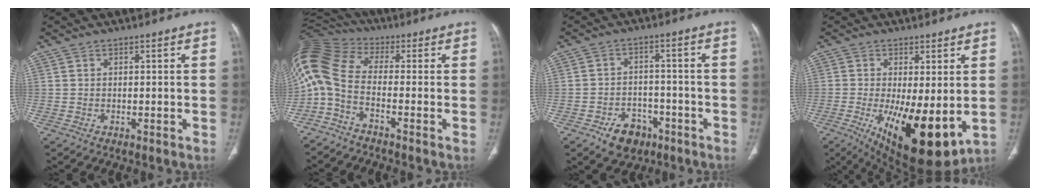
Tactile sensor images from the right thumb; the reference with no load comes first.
{"total": 12.1, "force": [-2.8, 6.1, 10.1], "torque": [-0.223, 0.060, -0.070]}
{"total": 7.4, "force": [-4.3, 5.2, 3.0], "torque": [-0.021, 0.031, -0.060]}
{"total": 15.8, "force": [-3.2, 5.7, 14.3], "torque": [-0.224, -0.035, -0.029]}